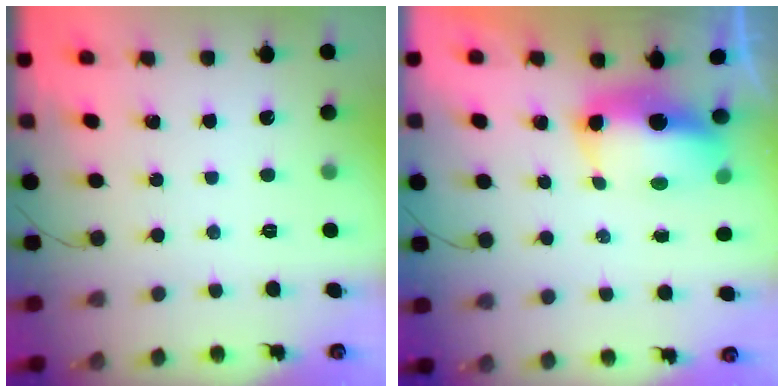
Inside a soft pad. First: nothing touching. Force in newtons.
{"total": 8.8, "press": 8.7, "slide": 1.6}